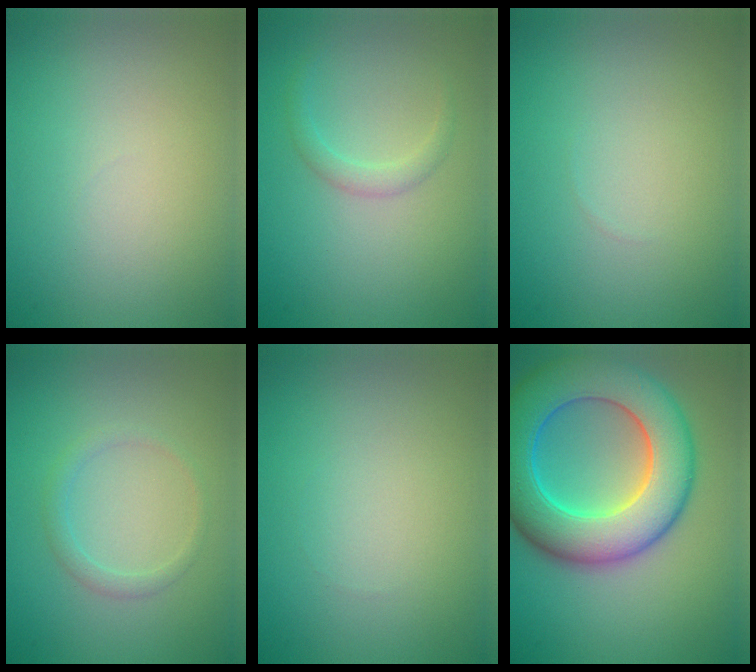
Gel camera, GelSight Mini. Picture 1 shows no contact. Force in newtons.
{"total": 1.4, "press": 1.4, "slide": 0.0}
{"total": 0.0}
{"total": 1.3, "press": 1.3, "slide": 0.1}
{"total": 0.0}
{"total": 11.4, "press": 11.4, "slide": 0.3}